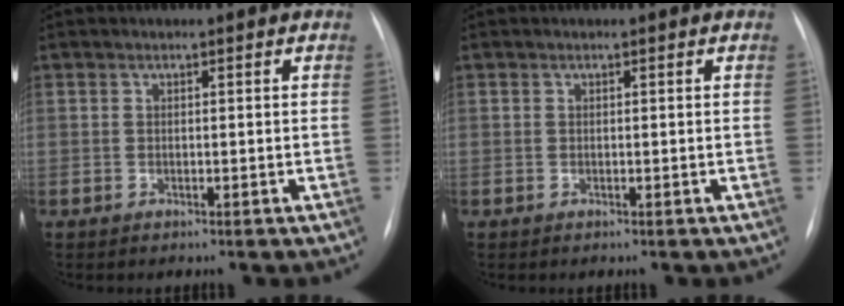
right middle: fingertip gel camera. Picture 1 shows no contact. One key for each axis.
{"total": 0.0}